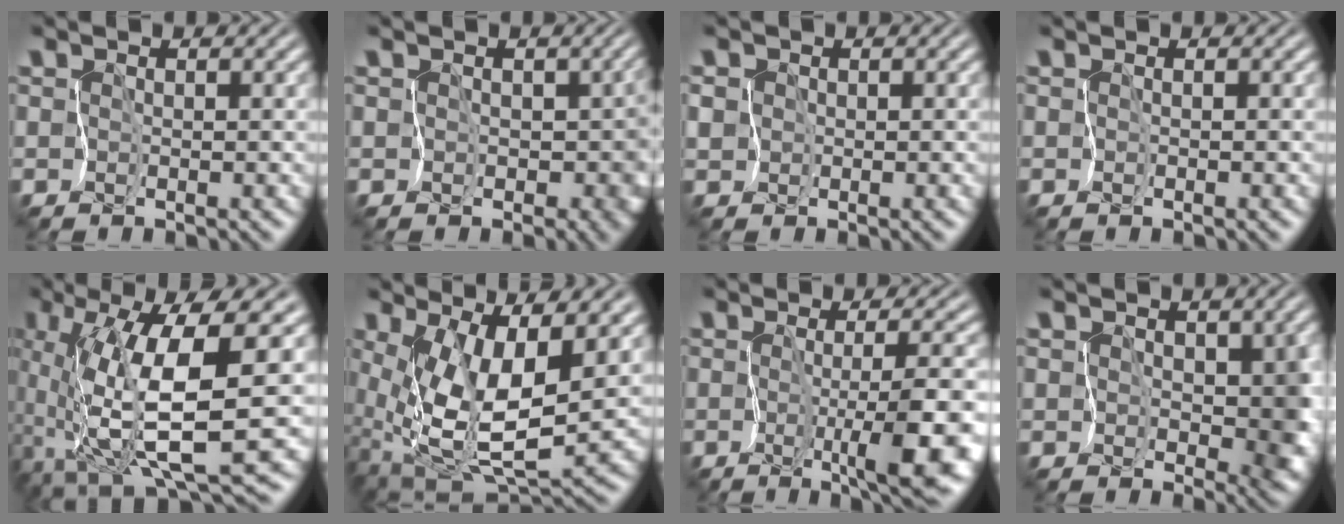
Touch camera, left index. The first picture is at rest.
{"total": 5.9, "force": [-0.8, 4.9, 3.1], "torque": [-0.004, 0.004, -0.020]}
{"total": 2.0, "force": [0.4, 1.9, 0.4], "torque": [0.000, 0.016, -0.002]}
{"total": 0.0}
{"total": 9.4, "force": [-0.3, 2.0, 9.2], "torque": [-0.177, -0.012, 0.003]}
{"total": 9.2, "force": [1.2, 4.1, 8.2], "torque": [-0.170, -0.029, 0.035]}
{"total": 5.8, "force": [-1.8, 0.4, 5.5], "torque": [-0.089, -0.009, -0.028]}
{"total": 4.6, "force": [0.8, 3.3, 3.1], "torque": [-0.039, -0.011, 0.010]}